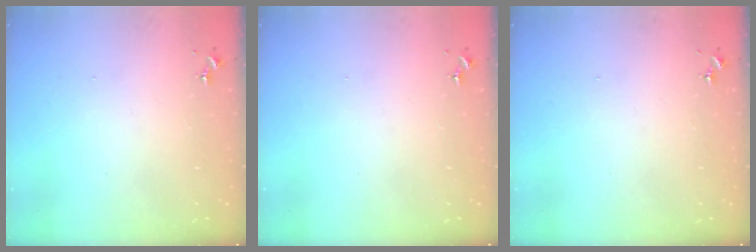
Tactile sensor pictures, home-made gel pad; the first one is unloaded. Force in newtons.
{"total": 0.0}
{"total": 0.0}